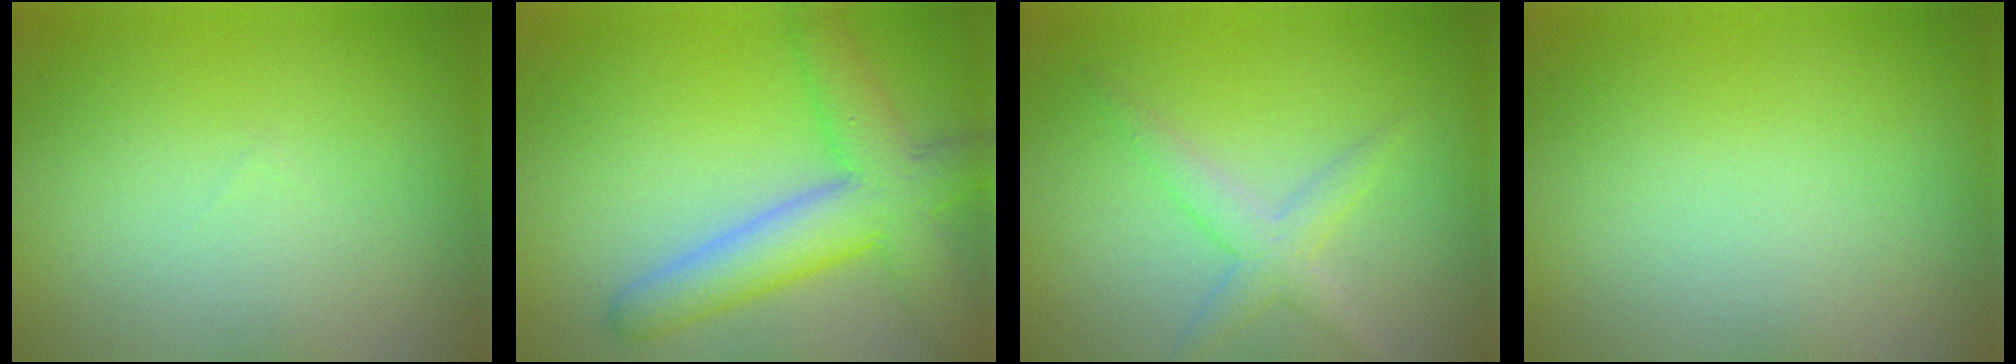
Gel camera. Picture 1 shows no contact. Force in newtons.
{"total": 6.6, "press": 6.6, "slide": 0.3}
{"total": 2.5, "press": 2.5, "slide": 0.1}
{"total": 0.0}